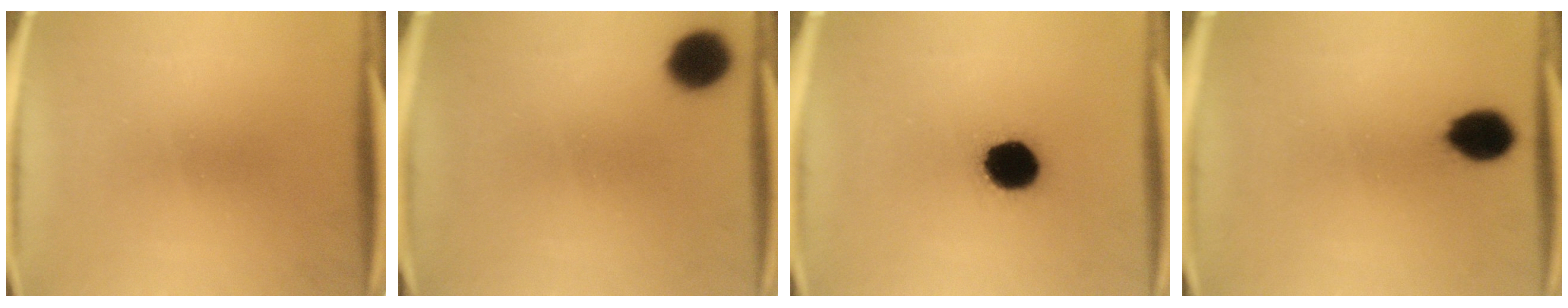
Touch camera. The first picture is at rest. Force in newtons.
{"total": 9.3}
{"total": 12.8}
{"total": 8.9}